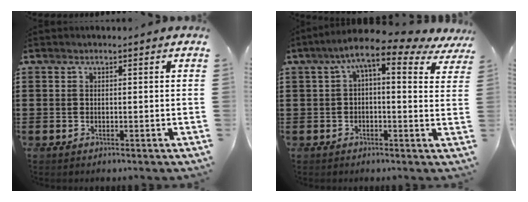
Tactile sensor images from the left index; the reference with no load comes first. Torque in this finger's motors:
{"motor_torque": [1.82, -0.32, 0.81, 0.19]}